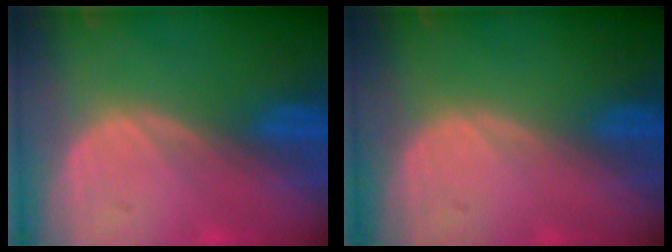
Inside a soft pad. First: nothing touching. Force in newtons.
{"total": 0.0}